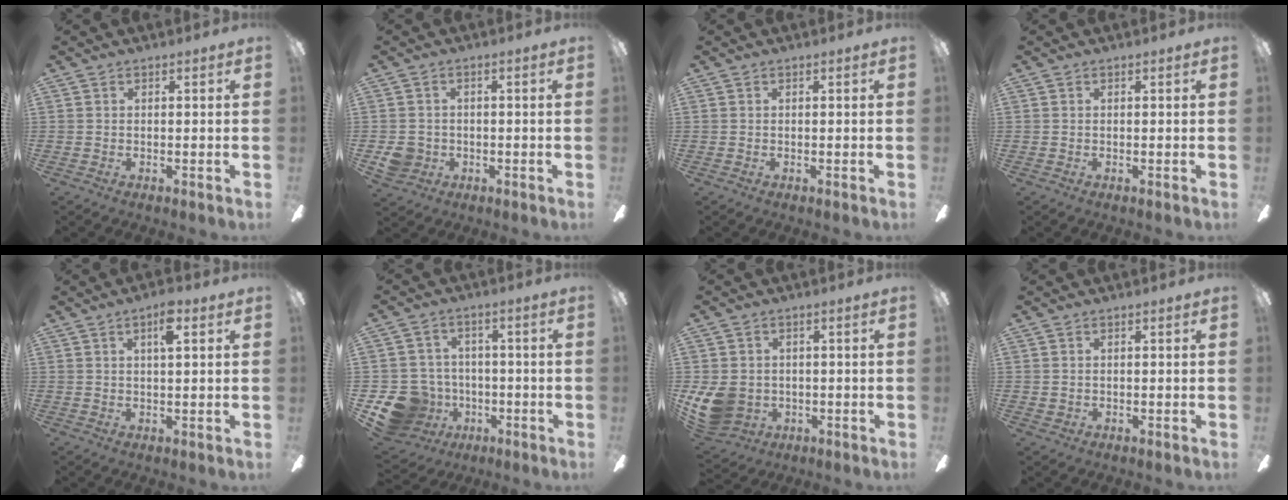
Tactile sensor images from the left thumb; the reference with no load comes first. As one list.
[{"total": 4.5, "force": [-0.9, 4.2, 1.3], "torque": [-0.015, 0.005, -0.017]}, {"total": 0.0}, {"total": 0.0}, {"total": 4.6, "force": [2.5, 1.1, 3.7], "torque": [-0.065, -0.001, 0.037]}, {"total": 12.4, "force": [-4.8, 10.6, 4.2], "torque": [-0.119, 0.028, -0.079]}, {"total": 9.1, "force": [-1.1, 8.1, 4.0], "torque": [-0.097, 0.006, -0.015]}, {"total": 0.8, "force": [0.3, 0.7, 0.1], "torque": [-0.002, 0.004, 0.005]}]